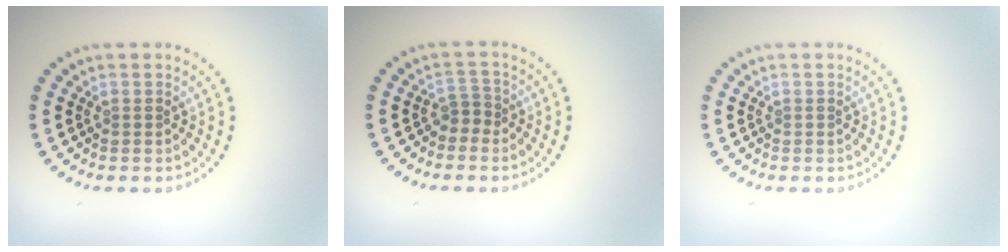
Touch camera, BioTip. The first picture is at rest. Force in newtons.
{"total": 1.3, "press": 1.0, "slide": 0.9}
{"total": 0.0}